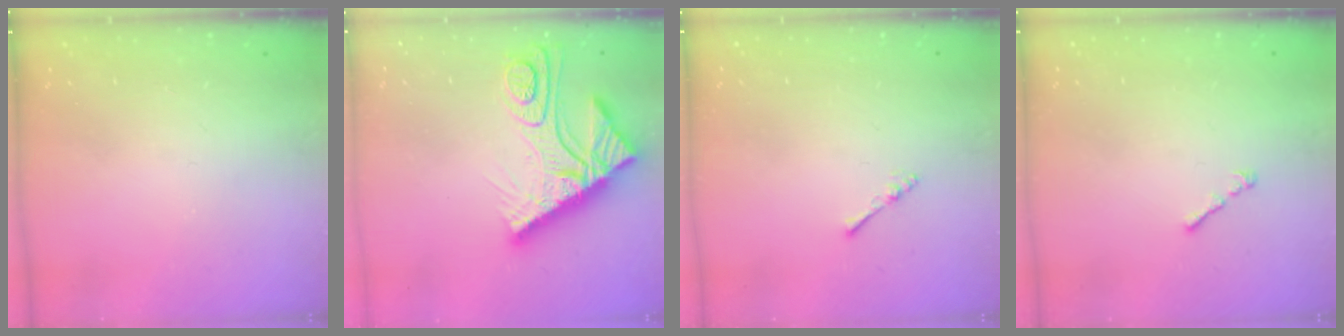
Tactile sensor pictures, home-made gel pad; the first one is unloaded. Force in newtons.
{"total": 15.3, "press": 15.3, "slide": 1.4}
{"total": 2.2, "press": 2.2, "slide": 0.4}
{"total": 1.0, "press": 0.9, "slide": 0.5}